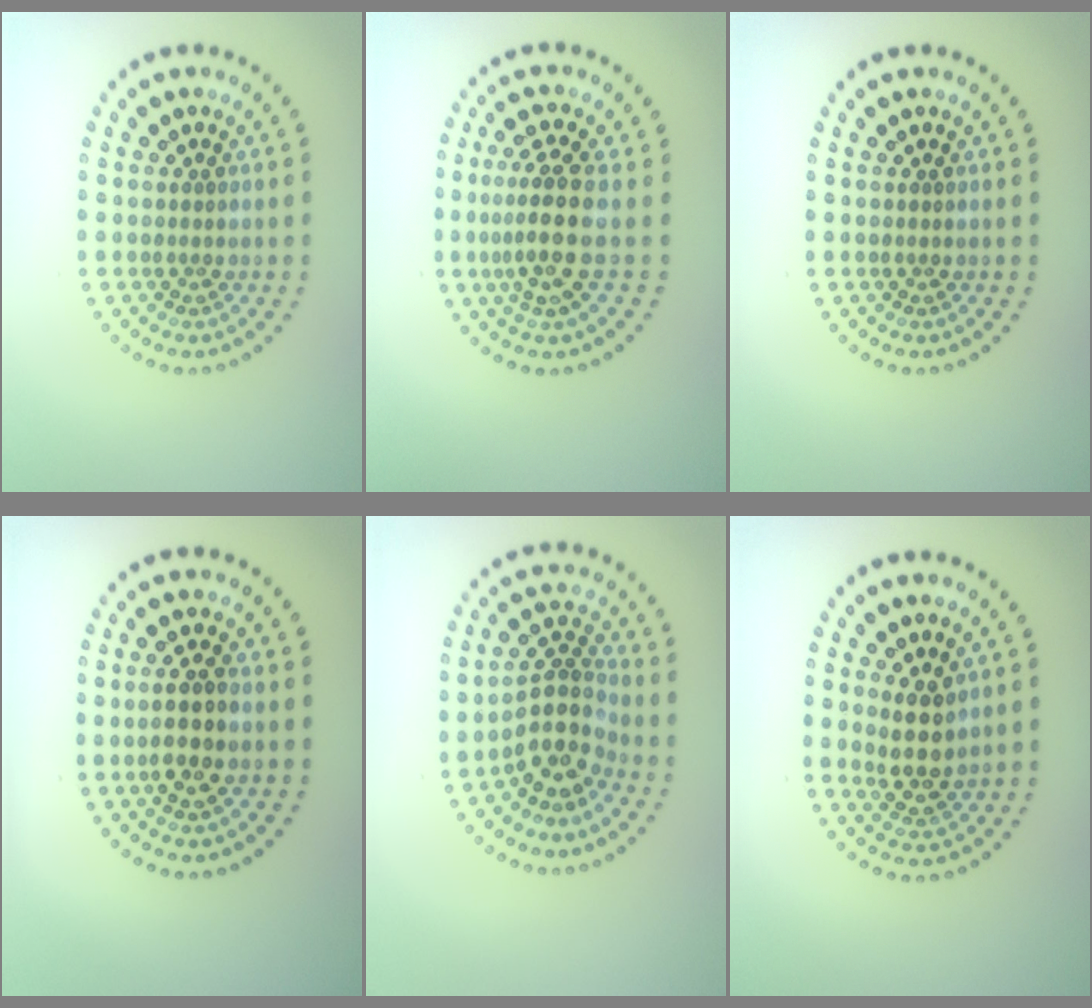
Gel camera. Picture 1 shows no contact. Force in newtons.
{"total": 4.0, "press": 3.0, "slide": 2.5}
{"total": 0.0}
{"total": 2.6, "press": 2.6, "slide": 0.6}
{"total": 3.9, "press": 3.1, "slide": 2.3}
{"total": 2.9, "press": 2.5, "slide": 1.5}